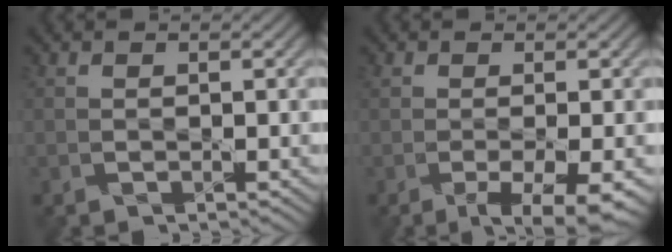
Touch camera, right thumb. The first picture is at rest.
{"total": 6.0, "force": [-2.8, 2.0, 4.9], "torque": [-0.087, -0.007, -0.037]}